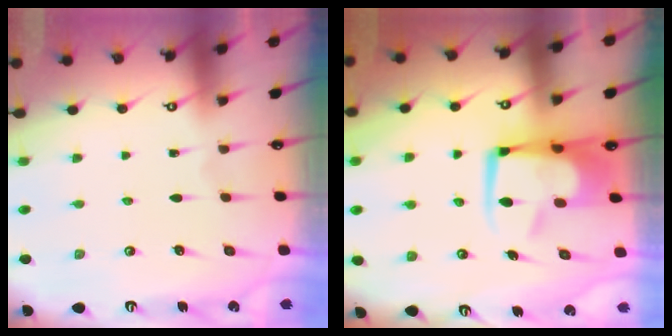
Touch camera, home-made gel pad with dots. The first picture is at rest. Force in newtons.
{"total": 9.9, "press": 9.8, "slide": 1.2}